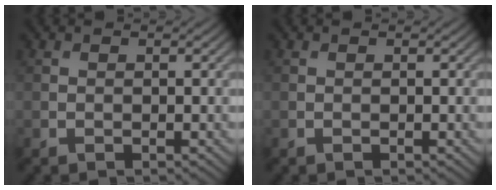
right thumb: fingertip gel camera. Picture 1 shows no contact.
{"total": 0.0}